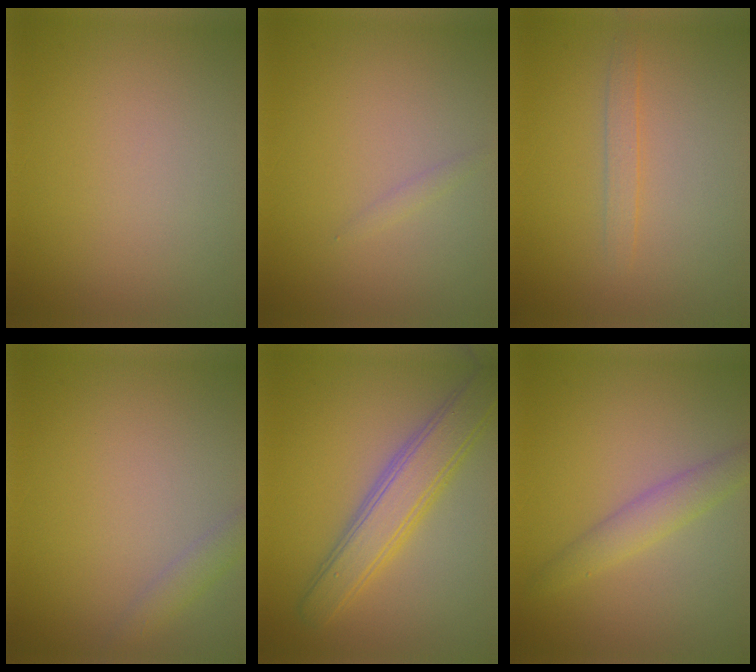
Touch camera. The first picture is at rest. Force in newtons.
{"total": 0.6, "press": 0.6, "slide": 0.0}
{"total": 1.2, "press": 1.2, "slide": 0.2}
{"total": 1.5, "press": 1.5, "slide": 0.1}
{"total": 5.0, "press": 5.0, "slide": 0.2}
{"total": 2.9, "press": 2.9, "slide": 0.1}